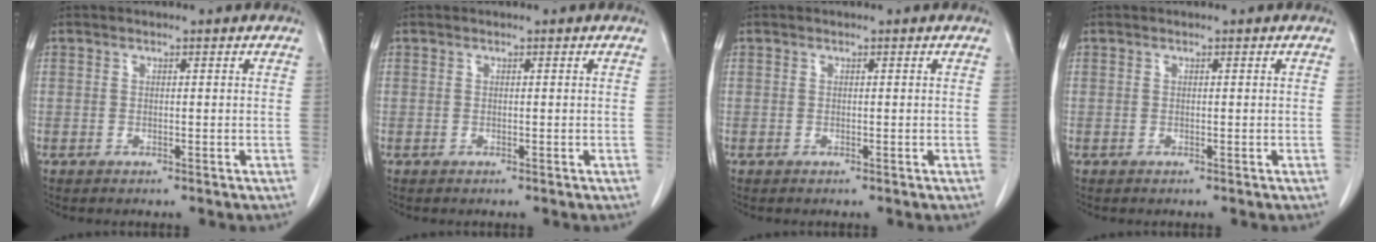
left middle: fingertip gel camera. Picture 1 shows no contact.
{"total": 0.0}
{"total": 0.0}
{"total": 0.0}